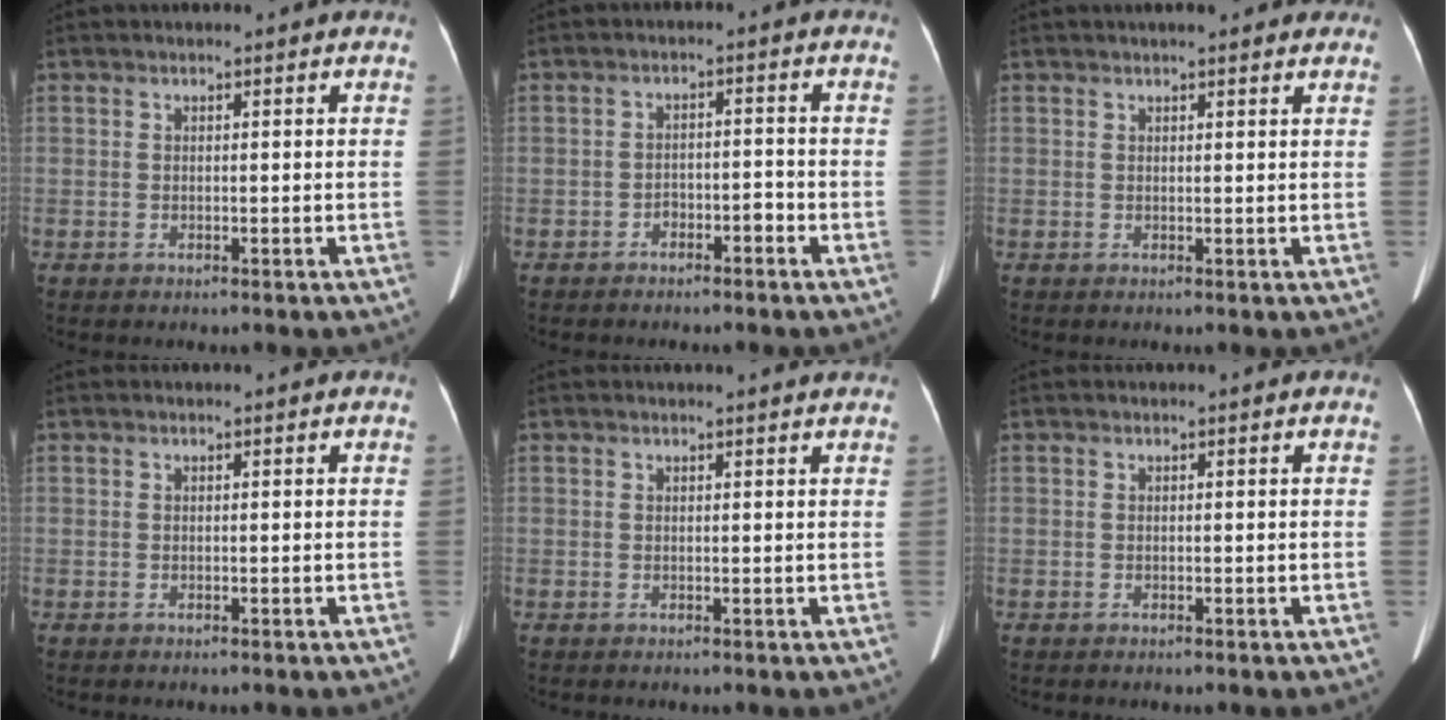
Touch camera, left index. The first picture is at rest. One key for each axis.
{"total": 2.6, "fx": -1.9, "fy": 1.1, "fz": 1.4, "tx": -0.021, "ty": 0.012, "tz": -0.028}
{"total": 5.6, "fx": 4.6, "fy": 1.2, "fz": 3.0, "tx": -0.032, "ty": 0.021, "tz": 0.052}
{"total": 0.0}
{"total": 2.0, "fx": 1.9, "fy": -0.2, "fz": 0.5, "tx": -0.013, "ty": 0.000, "tz": 0.015}
{"total": 0.0}